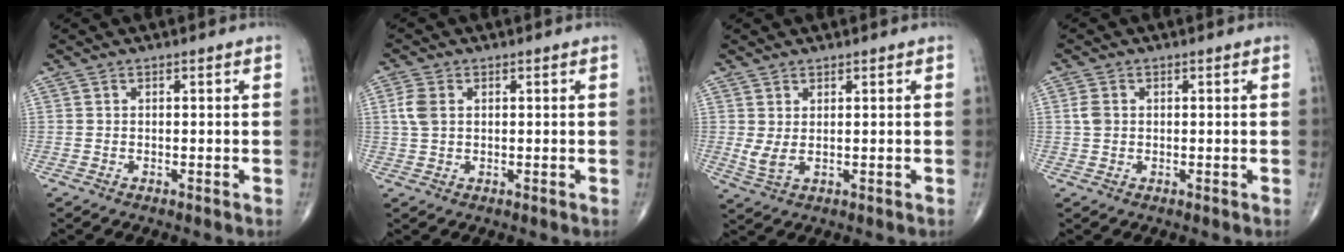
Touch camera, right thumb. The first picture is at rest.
{"total": 3.8, "force": [0.8, 2.5, 2.8], "torque": [-0.068, 0.006, 0.016]}
{"total": 3.0, "force": [0.7, 1.3, 2.7], "torque": [-0.061, -0.005, 0.022]}
{"total": 2.2, "force": [0.3, 1.7, 1.4], "torque": [-0.028, 0.003, 0.006]}